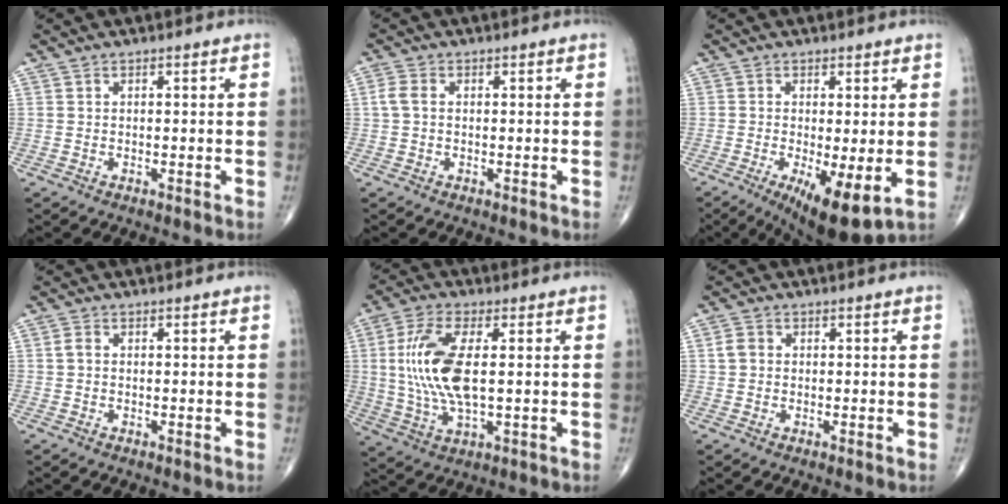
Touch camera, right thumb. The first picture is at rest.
{"total": 2.6, "force": [0.2, 1.7, 1.9], "torque": [-0.045, 0.008, 0.001]}
{"total": 9.8, "force": [-2.4, 2.7, 9.1], "torque": [-0.146, -0.024, -0.031]}
{"total": 1.4, "force": [0.1, 1.0, 1.0], "torque": [-0.017, 0.004, 0.001]}
{"total": 13.2, "force": [1.3, 5.3, 12.1], "torque": [-0.266, -0.004, 0.029]}
{"total": 2.3, "force": [0.2, 1.9, 1.2], "torque": [-0.020, 0.009, 0.002]}